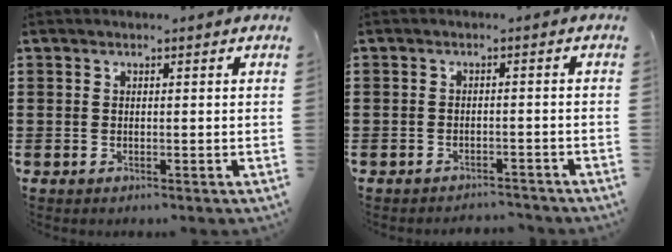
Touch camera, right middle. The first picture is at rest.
{"total": 1.9, "force": [-1.9, 0.2, -0.2], "torque": [-0.004, -0.001, -0.043]}